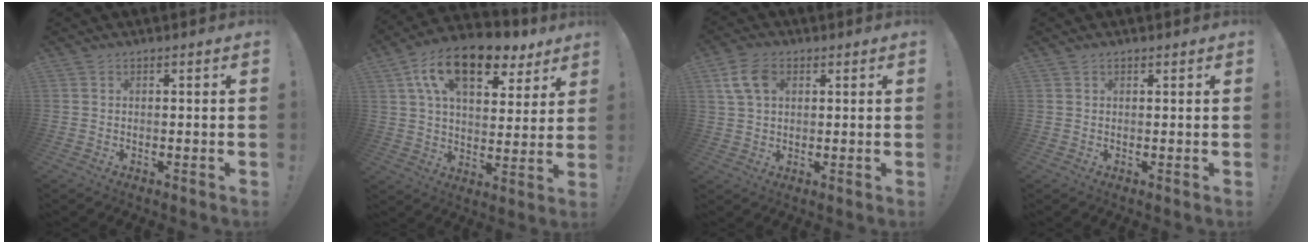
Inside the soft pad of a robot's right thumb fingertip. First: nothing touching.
{"total": 18.0, "force": [9.9, 8.9, 12.0], "torque": [-0.204, -0.044, 0.173]}
{"total": 8.7, "force": [3.0, 5.8, 5.7], "torque": [-0.118, 0.004, 0.061]}
{"total": 0.6, "force": [0.5, 0.3, 0.2], "torque": [-0.003, 0.000, 0.010]}